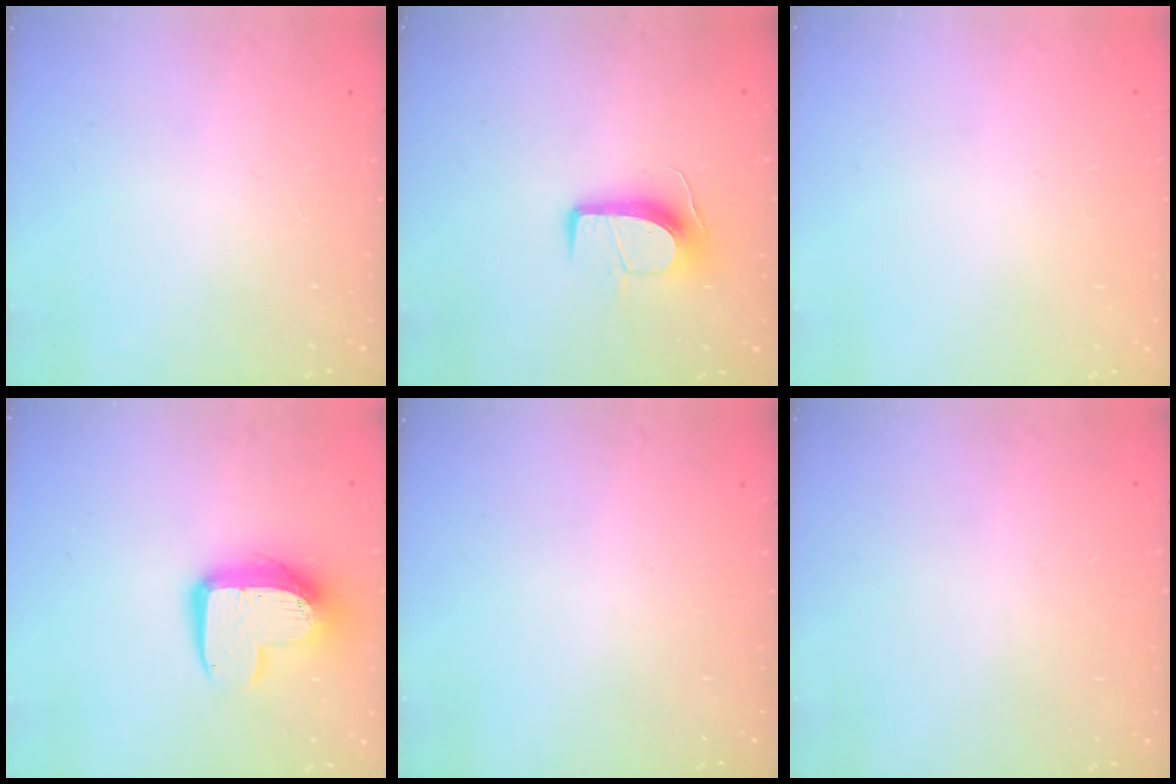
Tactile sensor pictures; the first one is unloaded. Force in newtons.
{"total": 9.9, "press": 9.9, "slide": 0.2}
{"total": 0.0}
{"total": 11.9, "press": 11.8, "slide": 0.9}
{"total": 0.0}
{"total": 0.0}